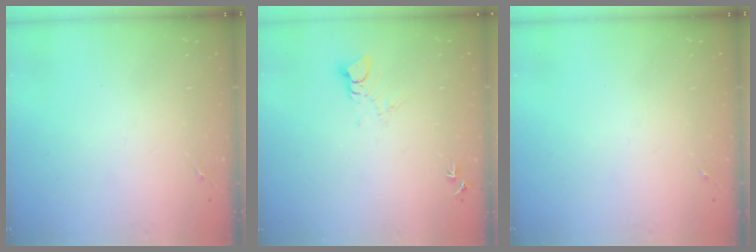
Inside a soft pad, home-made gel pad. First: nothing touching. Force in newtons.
{"total": 4.7, "press": 4.7, "slide": 0.3}
{"total": 0.0}